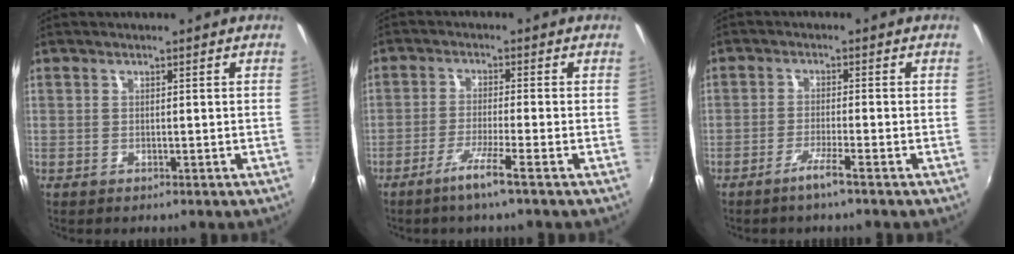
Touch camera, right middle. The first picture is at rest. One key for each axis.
{"total": 4.9, "fx": -3.2, "fy": -1.0, "fz": 3.7, "tx": -0.083, "ty": -0.009, "tz": -0.061}
{"total": 3.3, "fx": -2.3, "fy": -0.6, "fz": 2.2, "tx": -0.053, "ty": -0.004, "tz": -0.046}